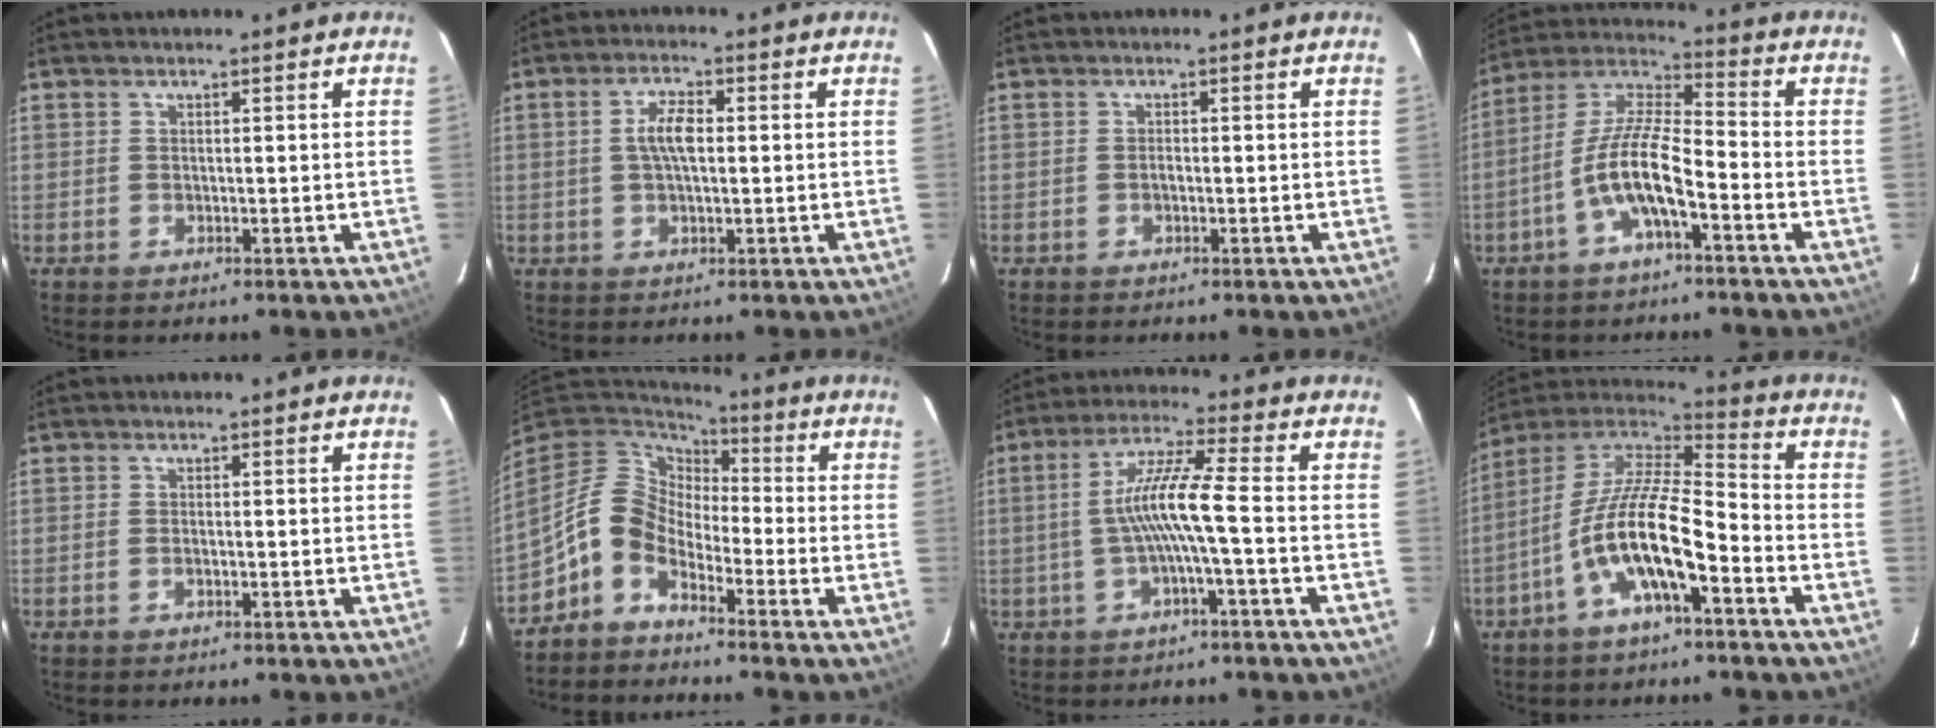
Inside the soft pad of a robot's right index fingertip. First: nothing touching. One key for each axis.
{"total": 4.8, "fx": 0.4, "fy": 1.9, "fz": 4.4, "tx": -0.086, "ty": 0.010, "tz": 0.008}
{"total": 0.9, "fx": -0.4, "fy": 0.5, "fz": 0.7, "tx": -0.013, "ty": 0.003, "tz": -0.007}
{"total": 11.0, "fx": -4.9, "fy": 2.6, "fz": 9.5, "tx": -0.199, "ty": 0.007, "tz": -0.097}
{"total": 0.8, "fx": -0.4, "fy": 0.3, "fz": 0.7, "tx": -0.015, "ty": 0.001, "tz": -0.007}
{"total": 9.2, "fx": -5.1, "fy": 5.7, "fz": 5.1, "tx": -0.096, "ty": 0.022, "tz": -0.118}
{"total": 8.5, "fx": -1.7, "fy": -0.6, "fz": 8.3, "tx": -0.171, "ty": 0.010, "tz": -0.029}
{"total": 15.3, "fx": -6.7, "fy": 4.2, "fz": 13.1, "tx": -0.252, "ty": -0.006, "tz": -0.134}